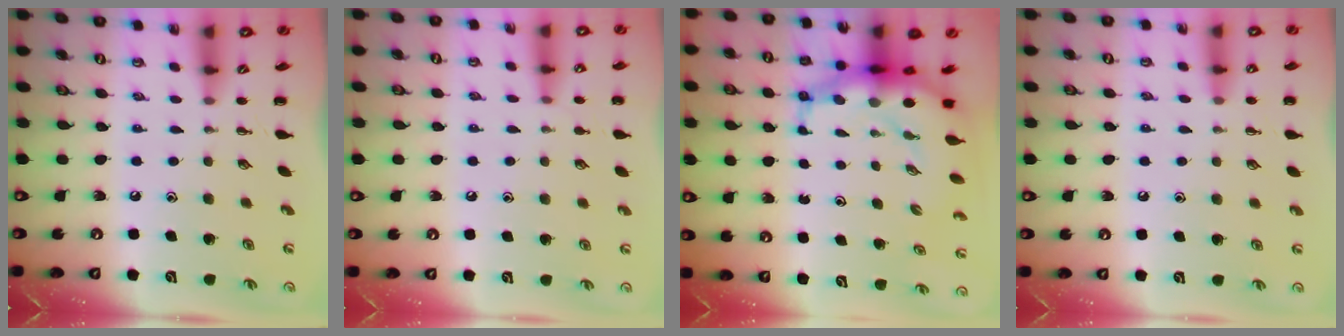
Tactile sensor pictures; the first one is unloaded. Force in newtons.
{"total": 5.7, "press": 5.5, "slide": 1.7}
{"total": 12.9, "press": 12.5, "slide": 3.5}
{"total": 6.3, "press": 6.0, "slide": 1.9}